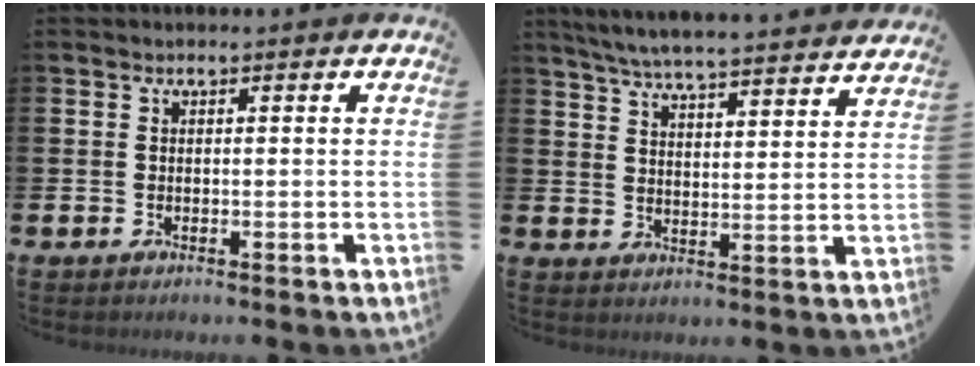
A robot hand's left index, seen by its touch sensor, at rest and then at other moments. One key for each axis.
{"total": 6.3, "fx": 6.1, "fy": 0.1, "fz": 1.3, "tx": -0.040, "ty": -0.046, "tz": 0.106}